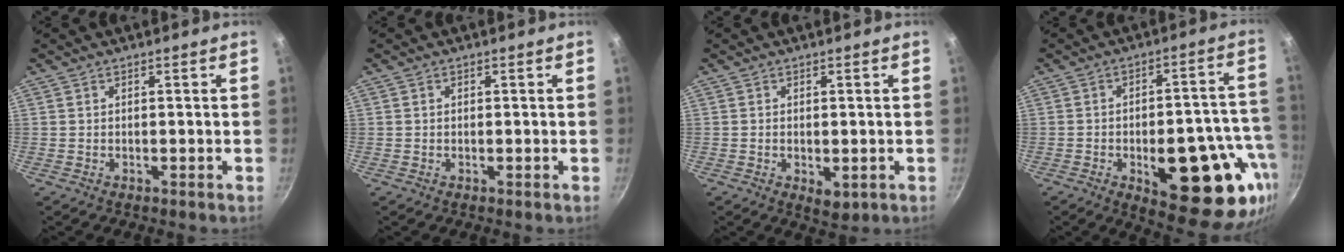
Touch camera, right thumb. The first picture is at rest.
{"total": 0.7, "force": [0.1, 0.6, 0.3], "torque": [-0.005, 0.004, 0.002]}
{"total": 3.5, "force": [-0.7, 2.0, 2.8], "torque": [-0.042, -0.013, -0.007]}
{"total": 22.8, "force": [-7.6, 9.8, 19.1], "torque": [-0.187, 0.022, -0.089]}